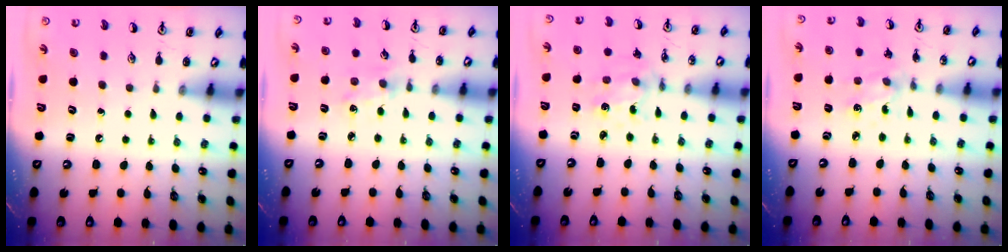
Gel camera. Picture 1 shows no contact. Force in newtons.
{"total": 2.8, "press": 2.8, "slide": 0.5}
{"total": 2.7, "press": 2.7, "slide": 0.3}
{"total": 2.6, "press": 2.5, "slide": 0.8}